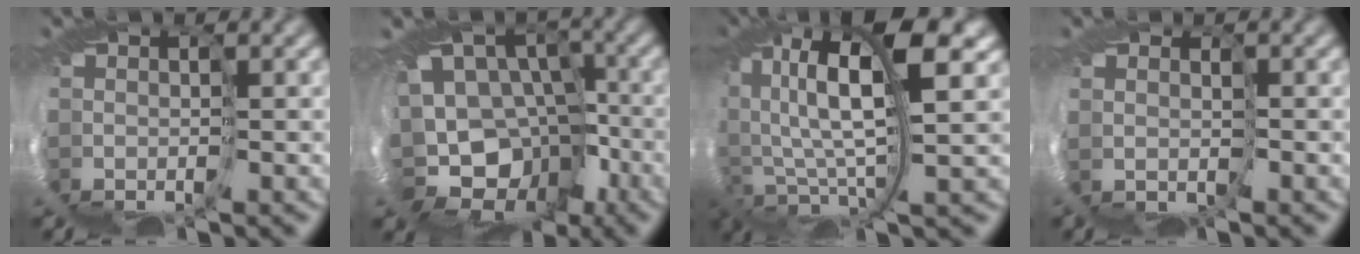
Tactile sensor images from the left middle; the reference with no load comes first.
{"total": 13.6, "force": [-4.6, 11.2, 6.2], "torque": [-0.114, -0.020, -0.073]}
{"total": 11.1, "force": [5.4, 2.9, 9.3], "torque": [-0.202, 0.005, 0.098]}
{"total": 1.4, "force": [1.3, 0.2, -0.5], "torque": [0.006, -0.006, 0.026]}